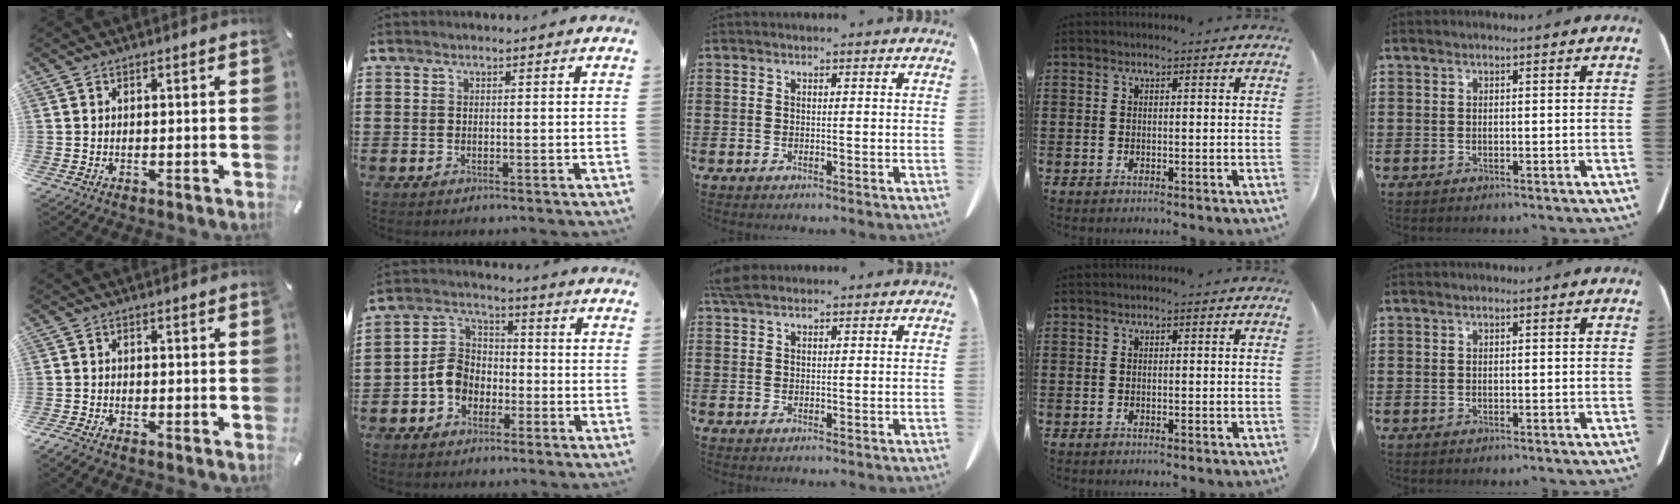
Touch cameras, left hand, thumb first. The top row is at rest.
{"thumb": {"total": 1.9, "force": [-1.7, 0.5, 0.7], "torque": [-0.019, 0.003, -0.035]}, "index": {"total": 6.2, "force": [-2.7, 5.0, 2.6], "torque": [-0.075, 0.015, -0.057]}, "middle": {"total": 2.6, "force": [2.1, 0.9, 1.3], "torque": [-0.031, 0.006, 0.039]}}